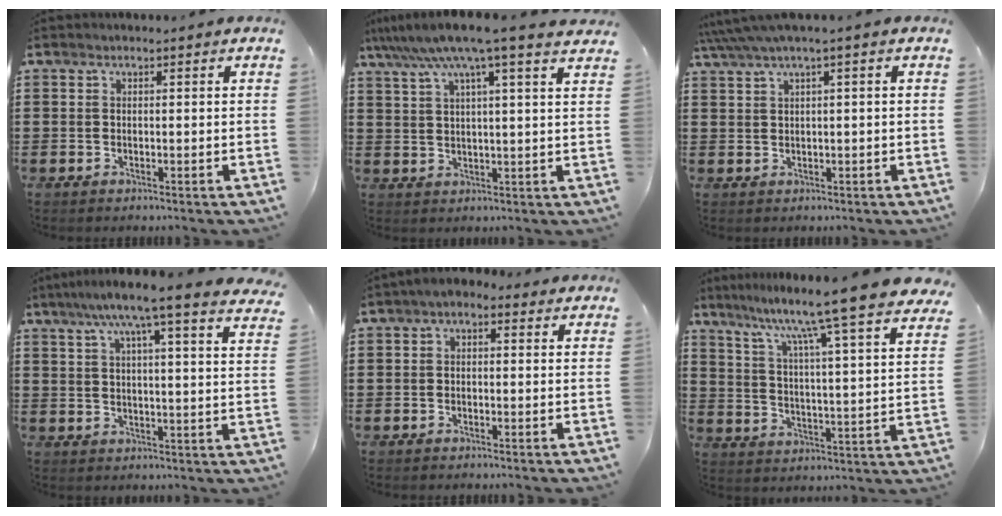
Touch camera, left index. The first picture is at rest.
{"total": 7.9, "force": [5.8, -0.1, 5.3], "torque": [-0.121, -0.022, 0.098]}
{"total": 2.1, "force": [0.4, -0.1, 2.1], "torque": [-0.046, -0.007, 0.002]}
{"total": 7.9, "force": [6.1, -0.2, 5.0], "torque": [-0.112, -0.026, 0.099]}
{"total": 1.4, "force": [-0.4, 1.0, 0.9], "torque": [-0.020, 0.007, -0.011]}
{"total": 9.7, "force": [8.3, -2.2, 4.4], "torque": [-0.103, -0.077, 0.125]}